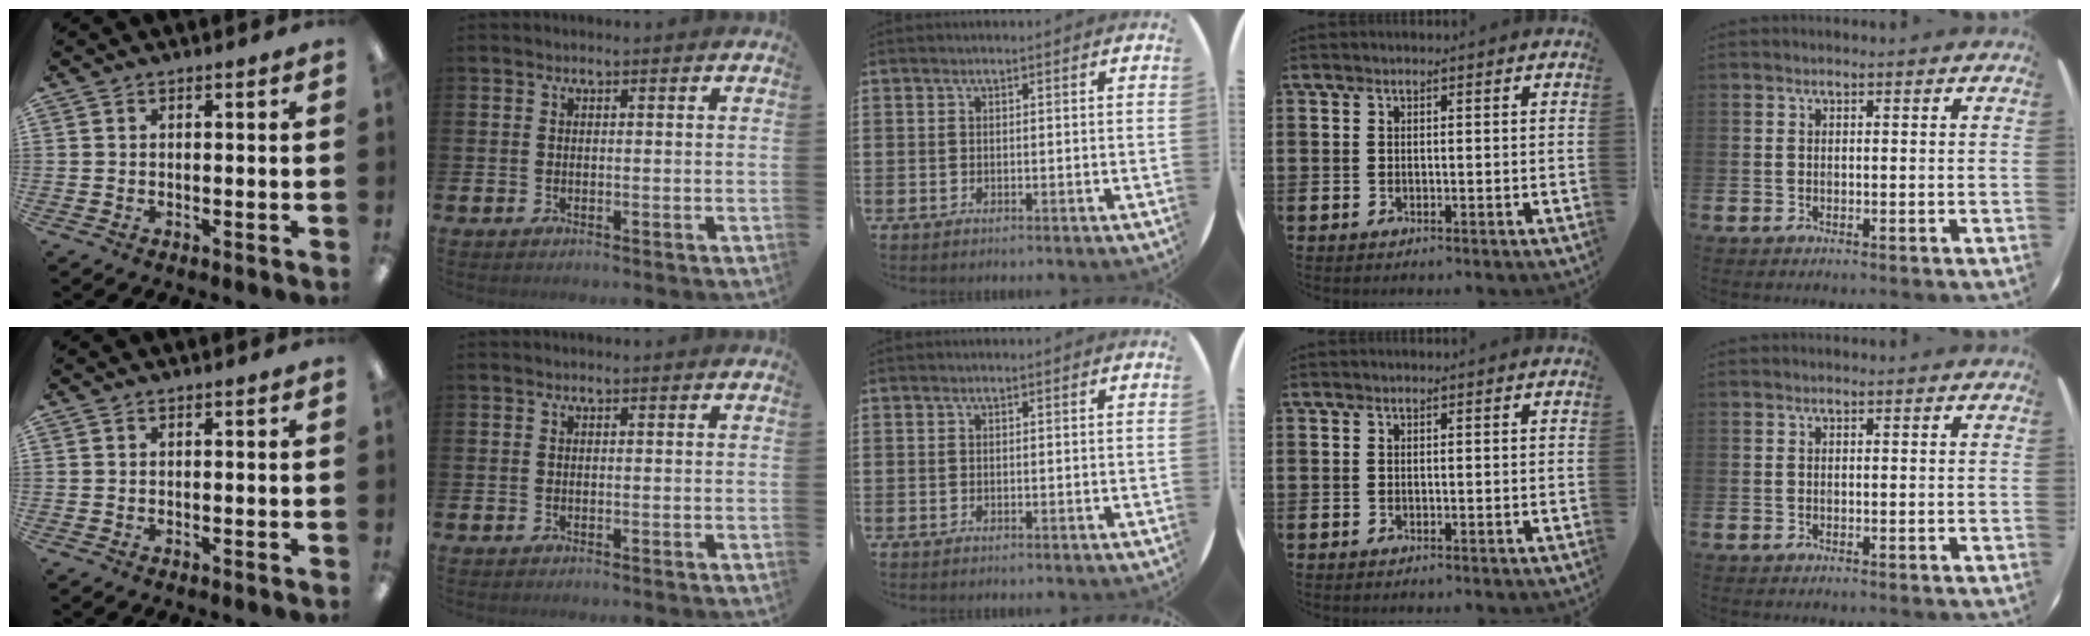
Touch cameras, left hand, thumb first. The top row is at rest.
{}